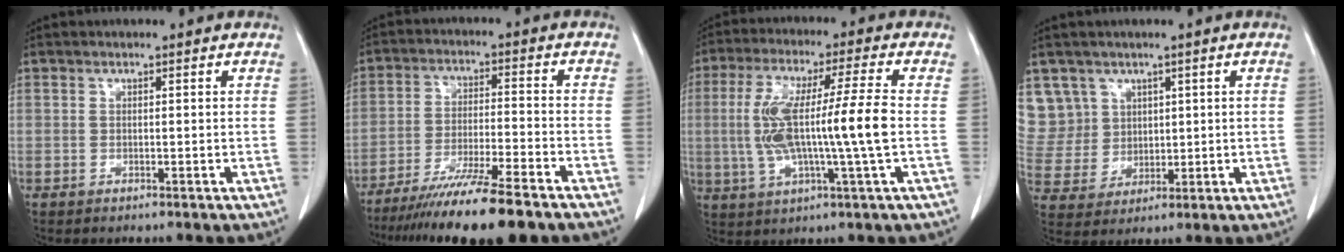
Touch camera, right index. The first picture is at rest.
{"total": 15.0, "force": [-12.0, -0.1, 9.0], "torque": [-0.154, -0.041, -0.194]}
{"total": 13.6, "force": [-0.5, 0.1, 13.6], "torque": [-0.270, 0.010, -0.011]}
{"total": 8.9, "force": [4.7, 7.6, 0.1], "torque": [-0.011, 0.026, 0.111]}